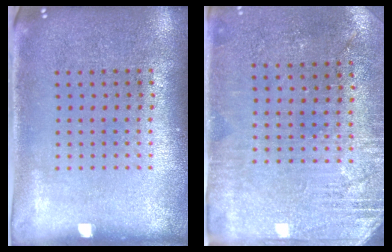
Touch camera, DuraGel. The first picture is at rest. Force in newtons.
{"total": 2.8, "press": 2.5, "slide": 1.2}